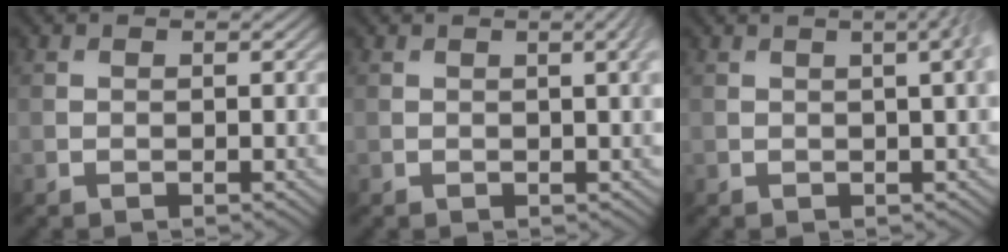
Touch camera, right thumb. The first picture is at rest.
{"total": 2.8, "force": [0.8, 0.5, 2.6], "torque": [-0.032, 0.008, 0.010]}
{"total": 4.1, "force": [1.1, 1.0, 3.8], "torque": [-0.047, 0.019, 0.004]}